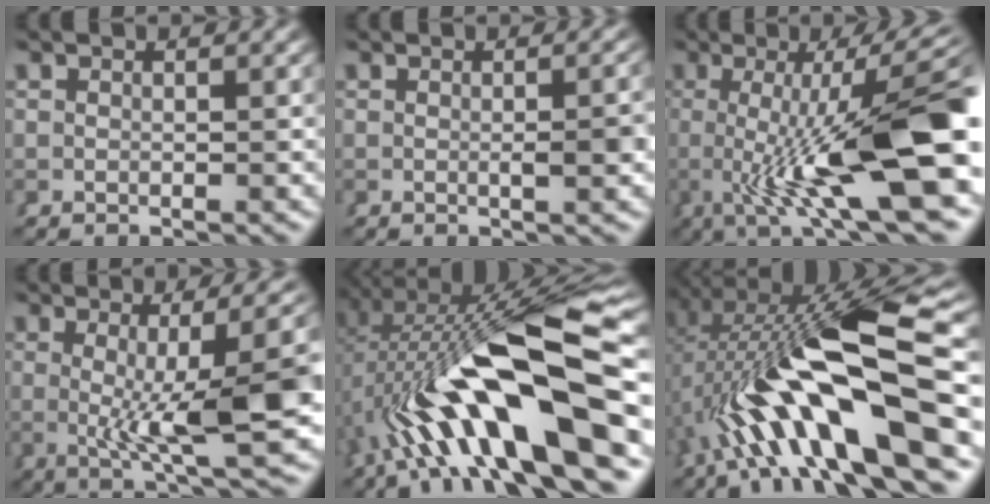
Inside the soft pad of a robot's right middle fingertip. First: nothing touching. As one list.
[{"total": 2.1, "force": [-0.5, 0.2, 2.0], "torque": [-0.032, -0.001, -0.008]}, {"total": 12.9, "force": [-1.4, 3.0, 12.4], "torque": [-0.189, -0.008, -0.012]}, {"total": 9.7, "force": [-0.7, 2.0, 9.5], "torque": [-0.127, -0.005, -0.001]}, {"total": 14.7, "force": [-1.4, 5.4, 13.6], "torque": [-0.248, -0.005, -0.003]}, {"total": 13.4, "force": [-0.6, 4.5, 12.6], "torque": [-0.231, -0.001, 0.007]}]